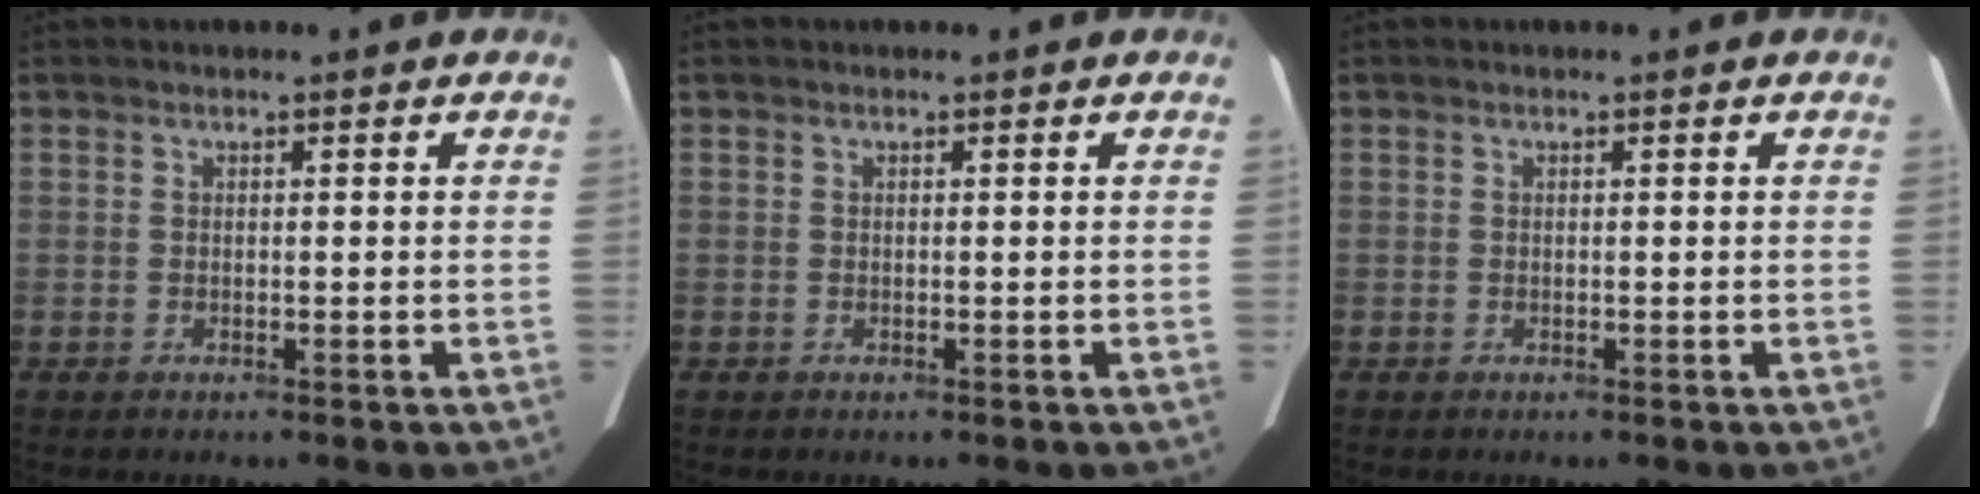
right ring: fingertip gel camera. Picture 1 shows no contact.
{"total": 0.0}
{"total": 0.0}